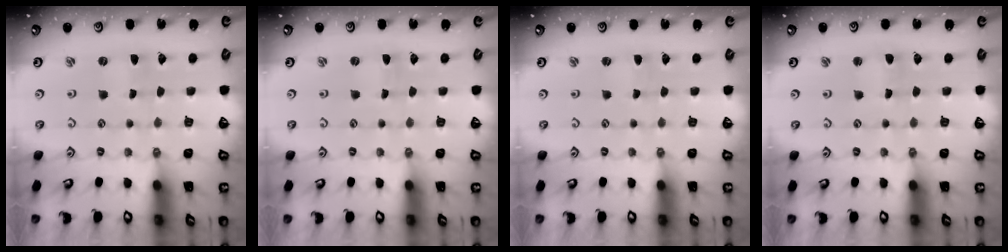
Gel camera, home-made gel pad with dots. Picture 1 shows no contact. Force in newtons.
{"total": 0.0}
{"total": 1.2, "press": 1.2, "slide": 0.2}
{"total": 1.2, "press": 1.2, "slide": 0.2}